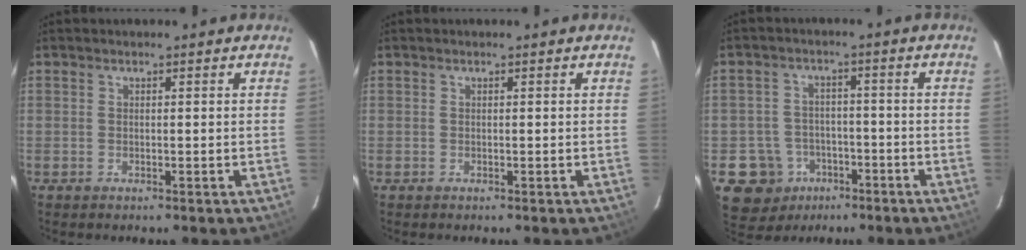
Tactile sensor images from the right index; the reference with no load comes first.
{"total": 0.0}
{"total": 9.3, "force": [-4.4, 8.1, 1.2], "torque": [-0.050, 0.033, -0.058]}